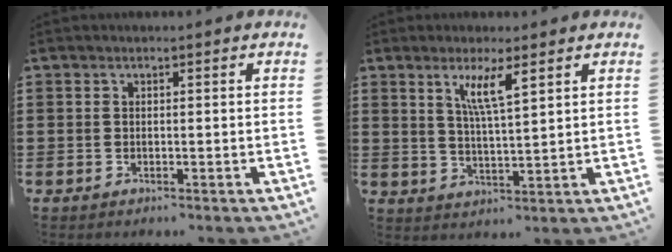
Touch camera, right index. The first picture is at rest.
{"total": 5.4, "force": [2.7, 0.8, 4.5], "torque": [-0.098, 0.003, 0.045]}